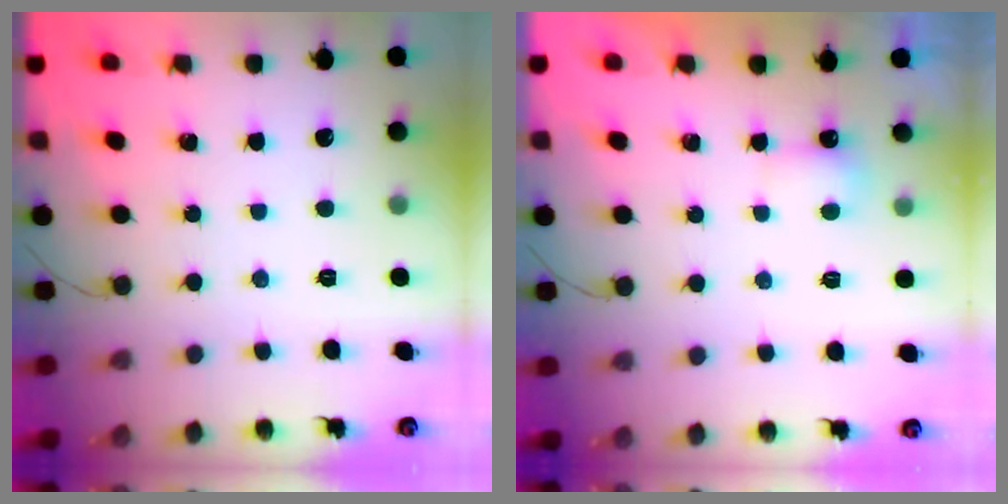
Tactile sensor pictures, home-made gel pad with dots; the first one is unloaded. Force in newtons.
{"total": 3.0, "press": 2.9, "slide": 0.8}